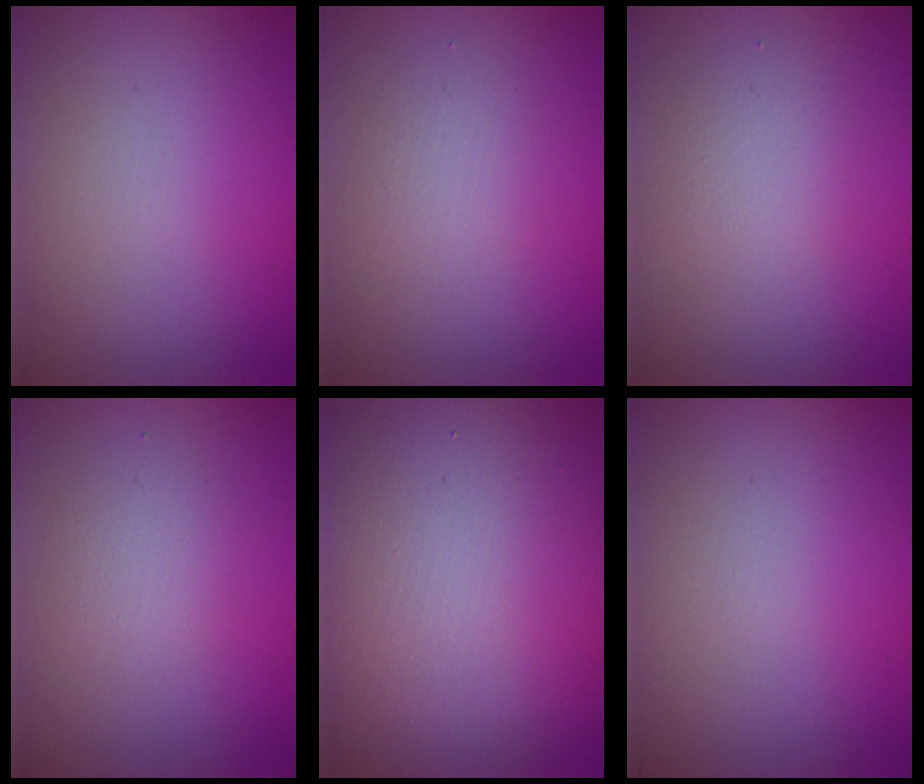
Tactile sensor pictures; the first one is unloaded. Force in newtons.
{"total": 1.8, "press": 1.8, "slide": 0.0}
{"total": 1.9, "press": 1.9, "slide": 0.2}
{"total": 1.8, "press": 1.8, "slide": 0.0}
{"total": 17.2, "press": 17.2, "slide": 1.1}
{"total": 0.0}